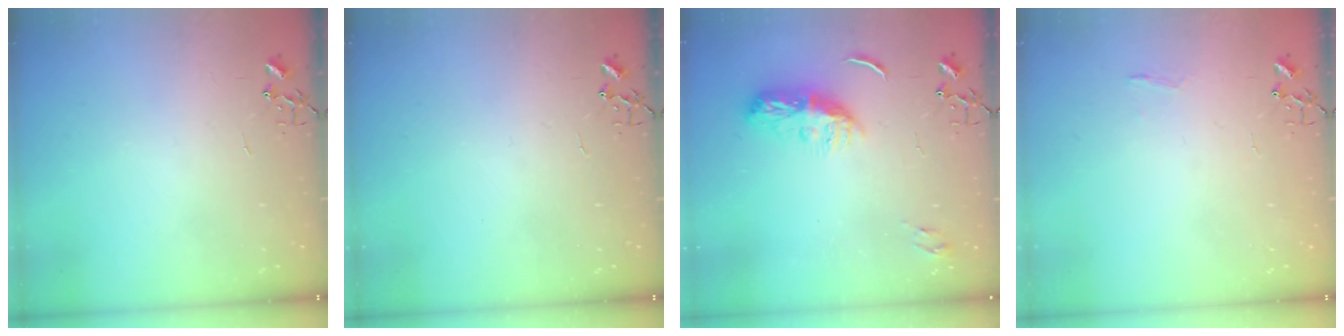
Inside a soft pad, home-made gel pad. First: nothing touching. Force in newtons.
{"total": 0.0}
{"total": 9.4, "press": 9.4, "slide": 0.4}
{"total": 4.8, "press": 4.8, "slide": 0.6}